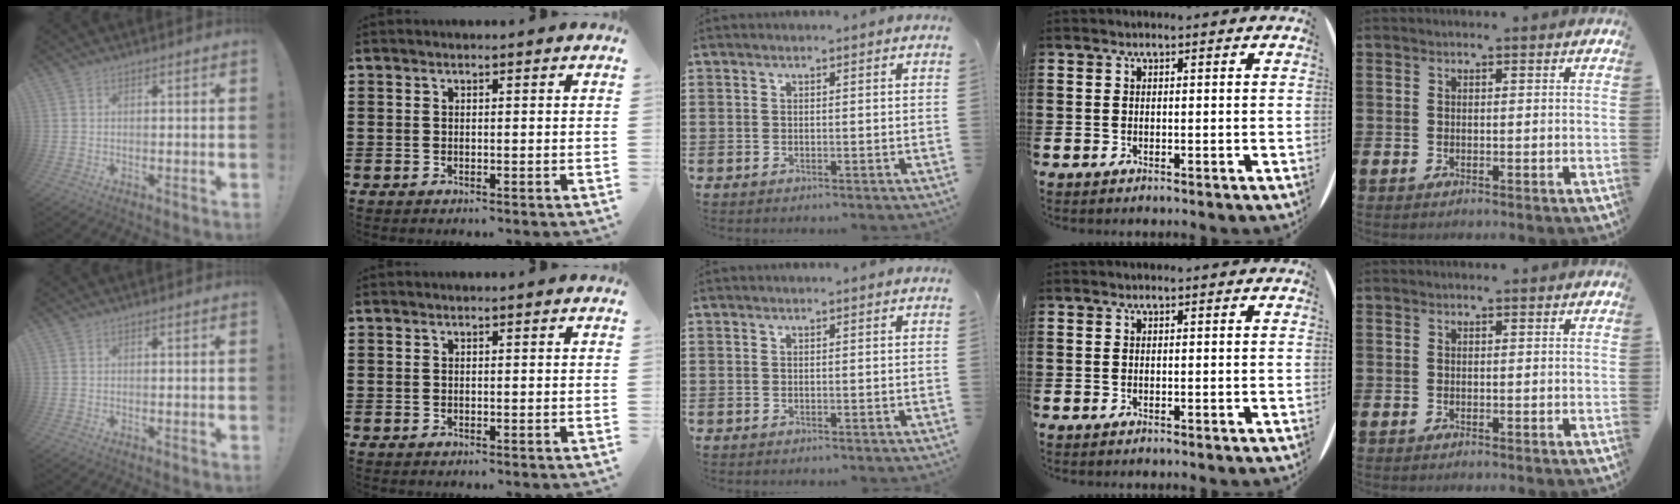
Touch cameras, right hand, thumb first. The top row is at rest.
{}